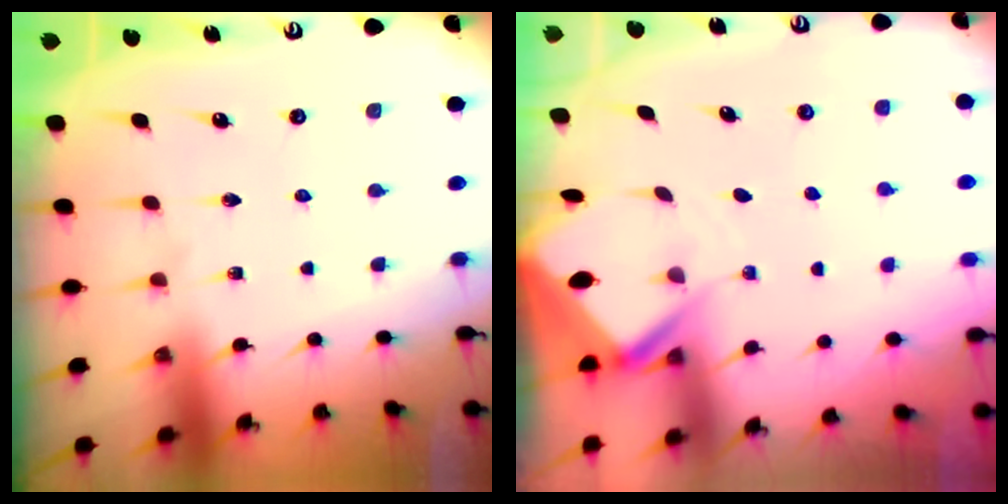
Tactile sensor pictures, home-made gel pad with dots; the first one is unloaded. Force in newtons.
{"total": 3.0, "press": 2.9, "slide": 0.3}